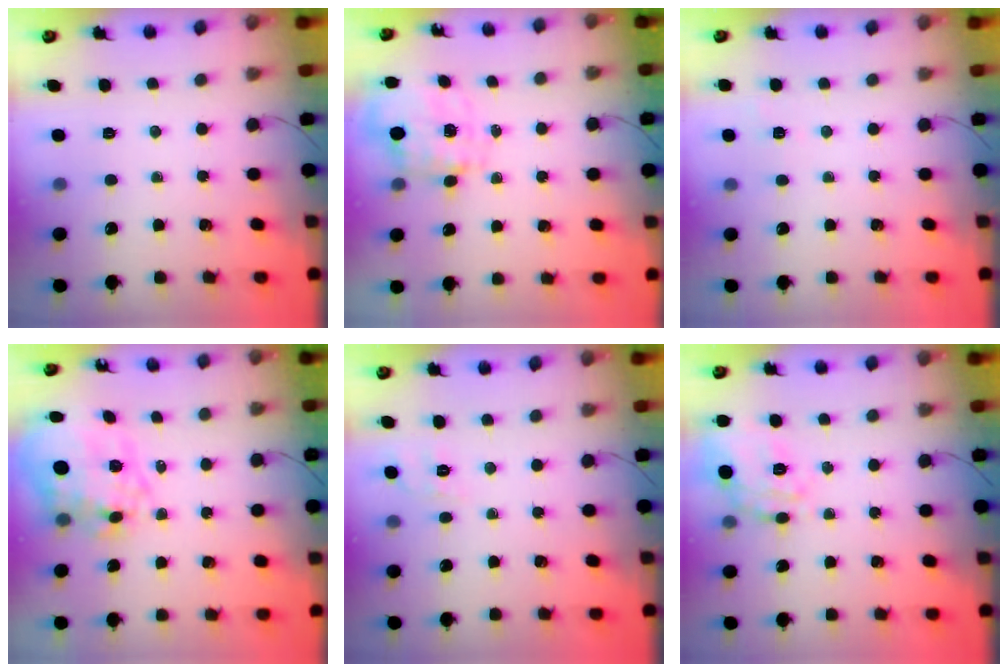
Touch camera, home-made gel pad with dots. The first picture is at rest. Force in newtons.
{"total": 2.8, "press": 2.6, "slide": 1.1}
{"total": 2.7, "press": 2.2, "slide": 1.5}
{"total": 15.1, "press": 14.7, "slide": 3.4}
{"total": 1.7, "press": 0.2, "slide": 1.7}
{"total": 16.4, "press": 16.4, "slide": 0.5}